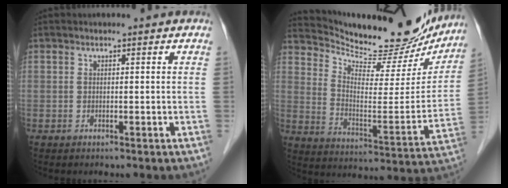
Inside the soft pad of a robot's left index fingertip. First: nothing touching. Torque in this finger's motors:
{"motor_torque": [0.55, -0.70, 0.24, 0.04]}